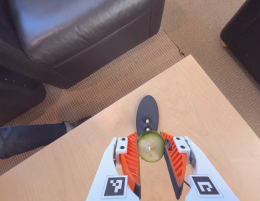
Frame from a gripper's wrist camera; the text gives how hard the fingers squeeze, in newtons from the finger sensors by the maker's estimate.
{"total": 9.9, "left": 9.9, "right": 10.0}